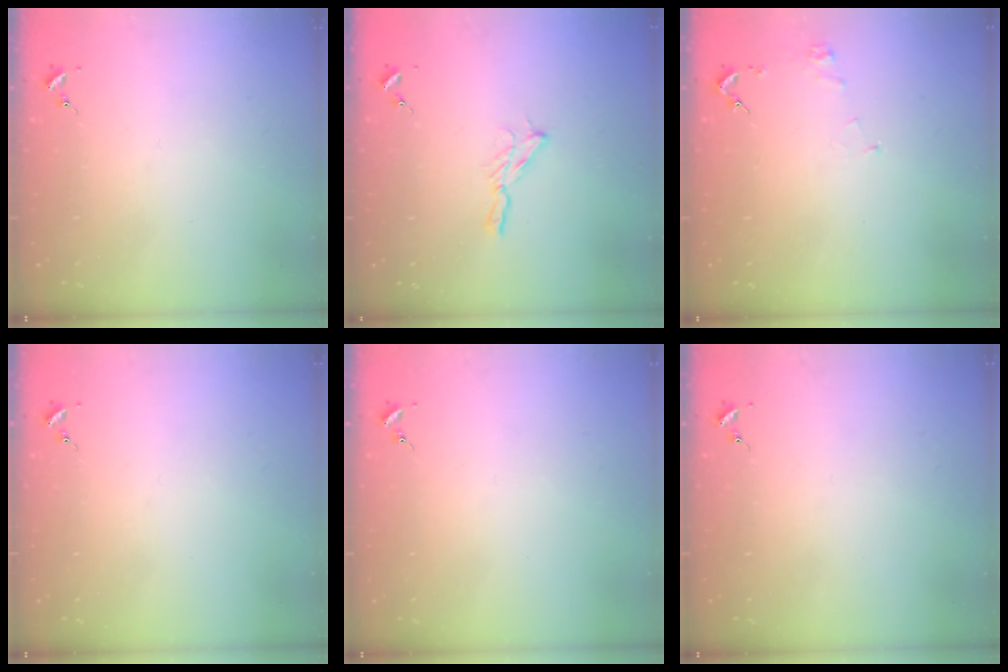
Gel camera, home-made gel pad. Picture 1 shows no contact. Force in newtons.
{"total": 5.4, "press": 5.4, "slide": 0.4}
{"total": 3.7, "press": 3.7, "slide": 0.5}
{"total": 0.0}
{"total": 0.0}
{"total": 0.0}